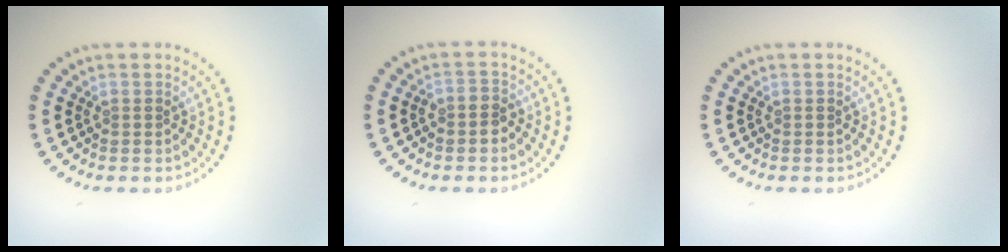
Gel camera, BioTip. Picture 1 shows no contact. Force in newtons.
{"total": 1.3, "press": 1.1, "slide": 0.7}
{"total": 0.0}